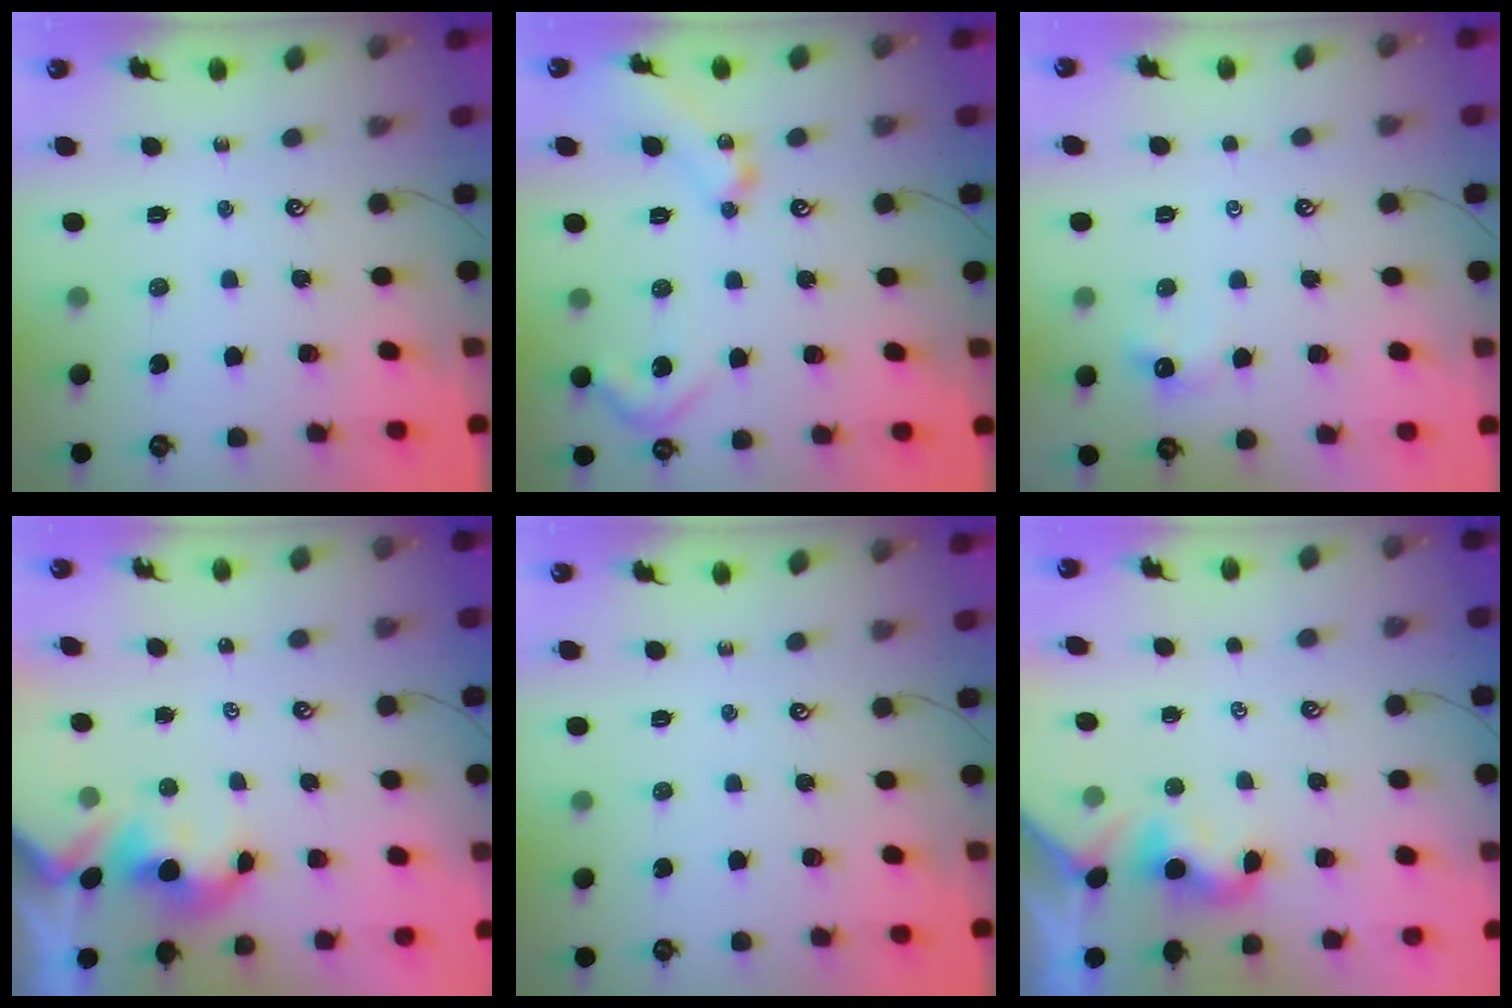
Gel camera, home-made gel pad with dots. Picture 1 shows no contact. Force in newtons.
{"total": 15.7, "press": 15.7, "slide": 0.5}
{"total": 0.7, "press": 0.6, "slide": 0.4}
{"total": 2.2, "press": 2.2, "slide": 0.2}
{"total": 0.0}
{"total": 2.2, "press": 2.1, "slide": 0.5}